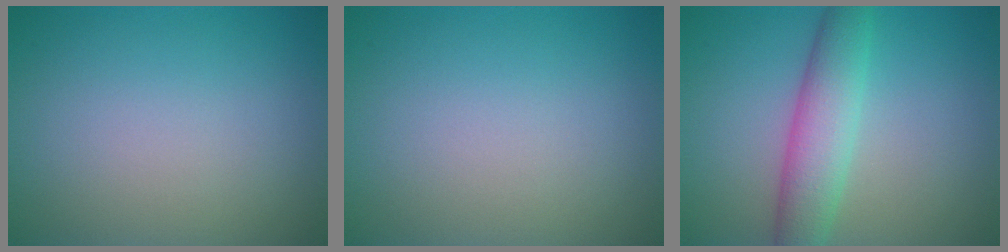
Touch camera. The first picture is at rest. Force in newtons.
{"total": 0.0}
{"total": 4.8, "press": 4.8, "slide": 0.1}